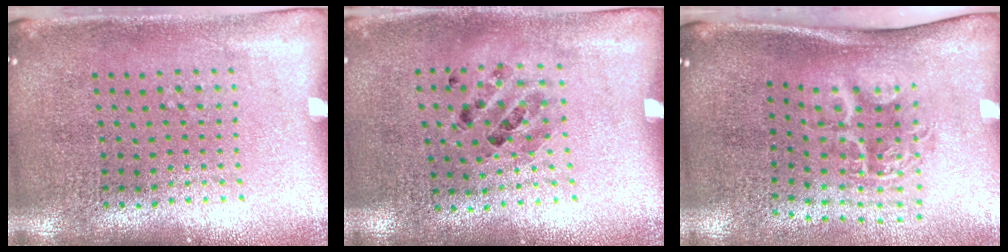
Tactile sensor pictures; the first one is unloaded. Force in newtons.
{"total": 0.9, "press": 0.8, "slide": 0.4}
{"total": 2.0, "press": 1.3, "slide": 1.5}